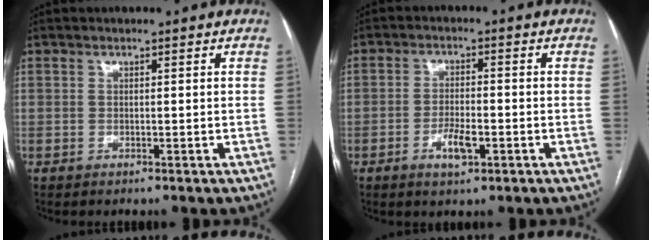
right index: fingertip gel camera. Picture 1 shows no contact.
{"total": 4.5, "force": [-1.9, 1.4, 3.8], "torque": [-0.073, 0.000, -0.029]}